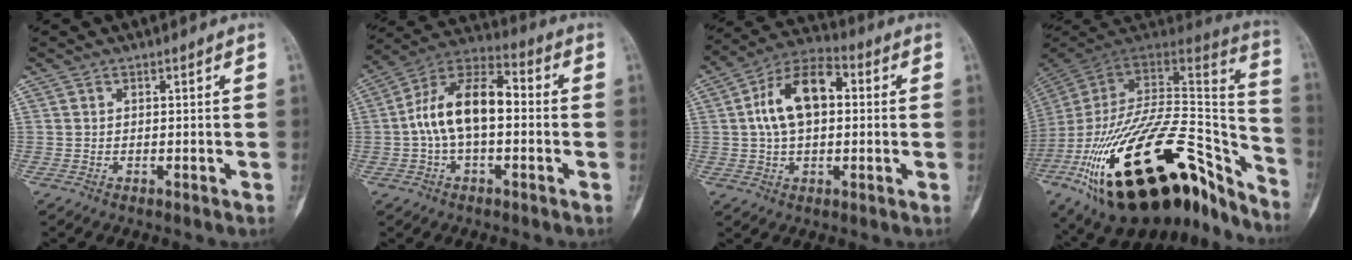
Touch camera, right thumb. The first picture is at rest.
{"total": 14.4, "force": [-0.3, 7.7, 12.2], "torque": [-0.209, 0.046, -0.020]}
{"total": 13.0, "force": [1.8, 7.6, 10.4], "torque": [-0.179, 0.031, 0.023]}
{"total": 42.6, "force": [-22.5, 18.9, 30.9], "torque": [-0.477, 0.042, -0.347]}